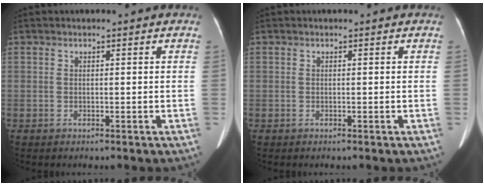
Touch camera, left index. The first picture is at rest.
{"total": 0.0}